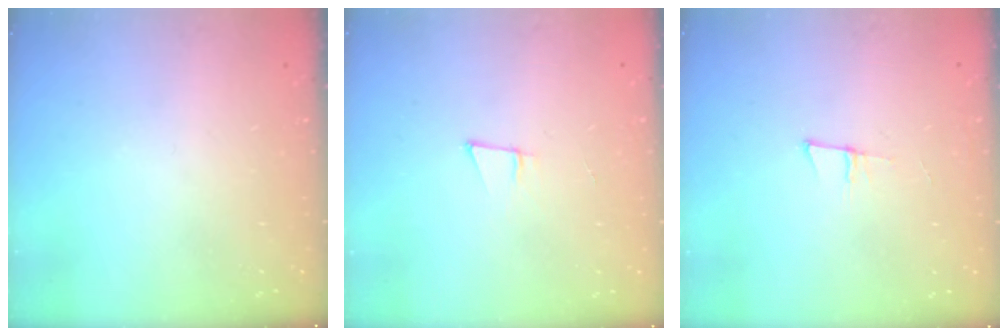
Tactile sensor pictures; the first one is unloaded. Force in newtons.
{"total": 5.2, "press": 4.3, "slide": 2.9}
{"total": 5.4, "press": 4.6, "slide": 2.7}